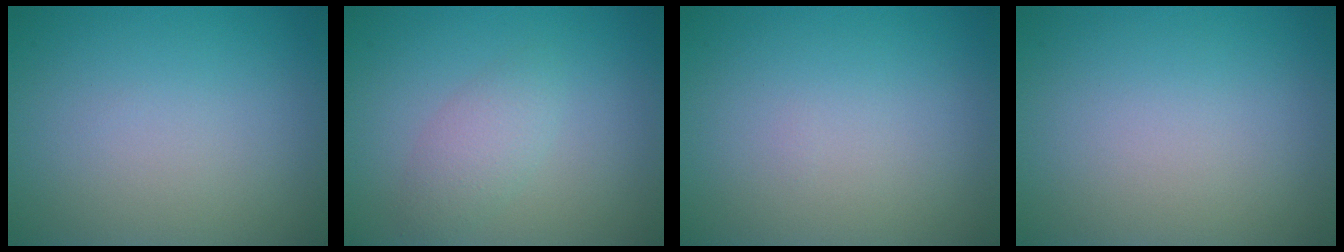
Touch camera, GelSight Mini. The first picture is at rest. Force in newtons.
{"total": 2.1, "press": 2.1, "slide": 0.1}
{"total": 0.0}
{"total": 0.0}